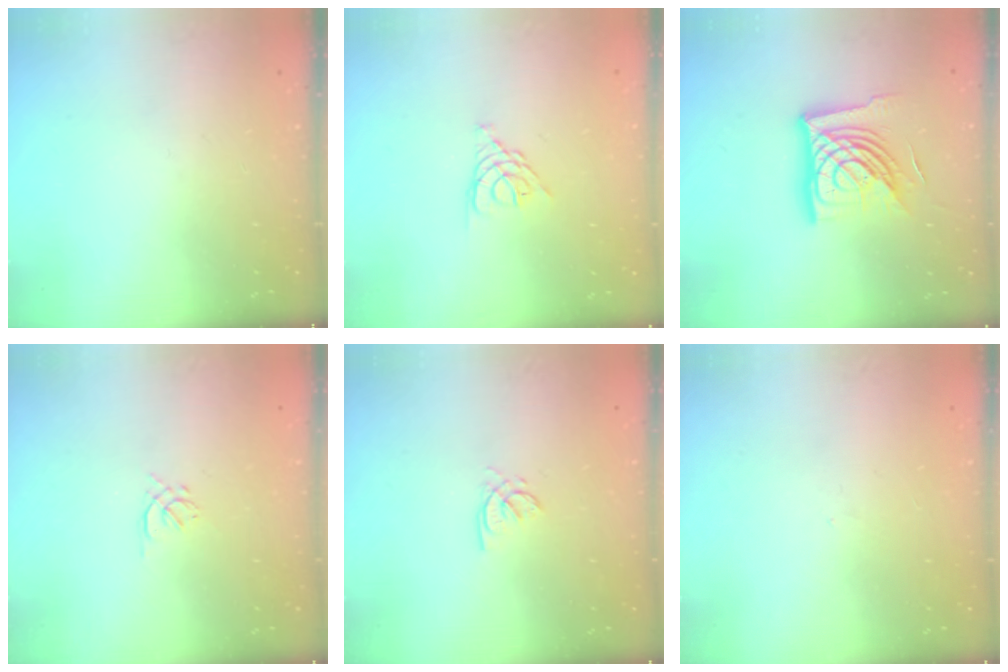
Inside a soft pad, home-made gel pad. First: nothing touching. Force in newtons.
{"total": 3.3, "press": 3.2, "slide": 0.5}
{"total": 16.8, "press": 16.7, "slide": 1.7}
{"total": 1.6, "press": 1.5, "slide": 0.6}
{"total": 1.4, "press": 1.4, "slide": 0.2}
{"total": 0.0}